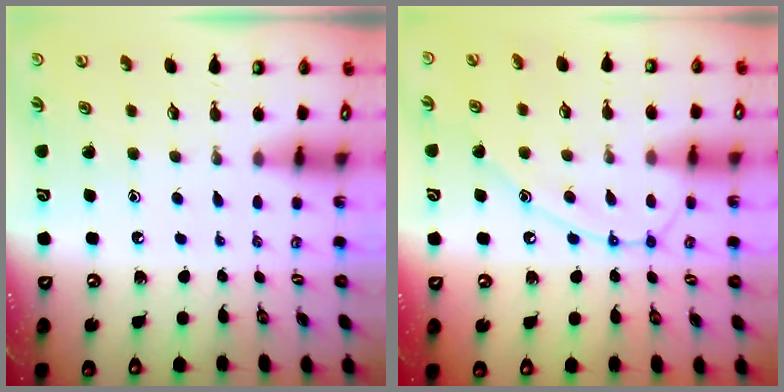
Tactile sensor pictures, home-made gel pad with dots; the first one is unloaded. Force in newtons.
{"total": 12.4, "press": 12.3, "slide": 1.2}